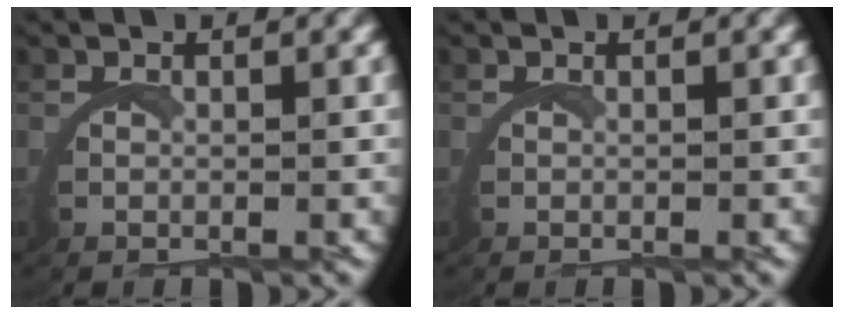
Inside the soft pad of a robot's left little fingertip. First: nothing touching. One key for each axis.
{"total": 0.0}